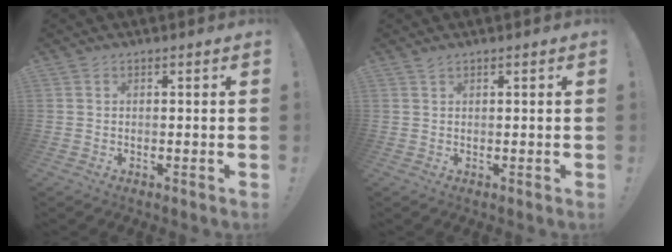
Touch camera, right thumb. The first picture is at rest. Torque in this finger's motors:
{"motor_torque": [0.03, 0.12, -0.06, 0.11, -0.01]}